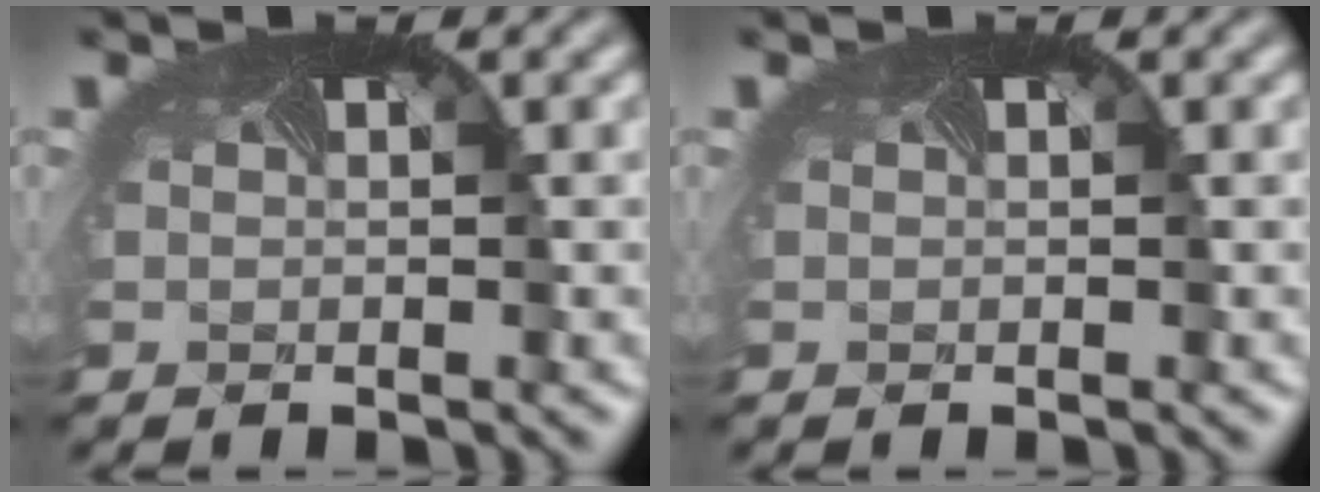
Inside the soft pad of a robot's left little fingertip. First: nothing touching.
{"total": 0.0}